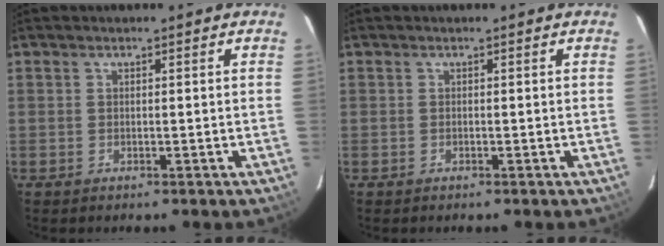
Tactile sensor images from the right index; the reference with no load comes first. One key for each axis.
{"total": 0.0}